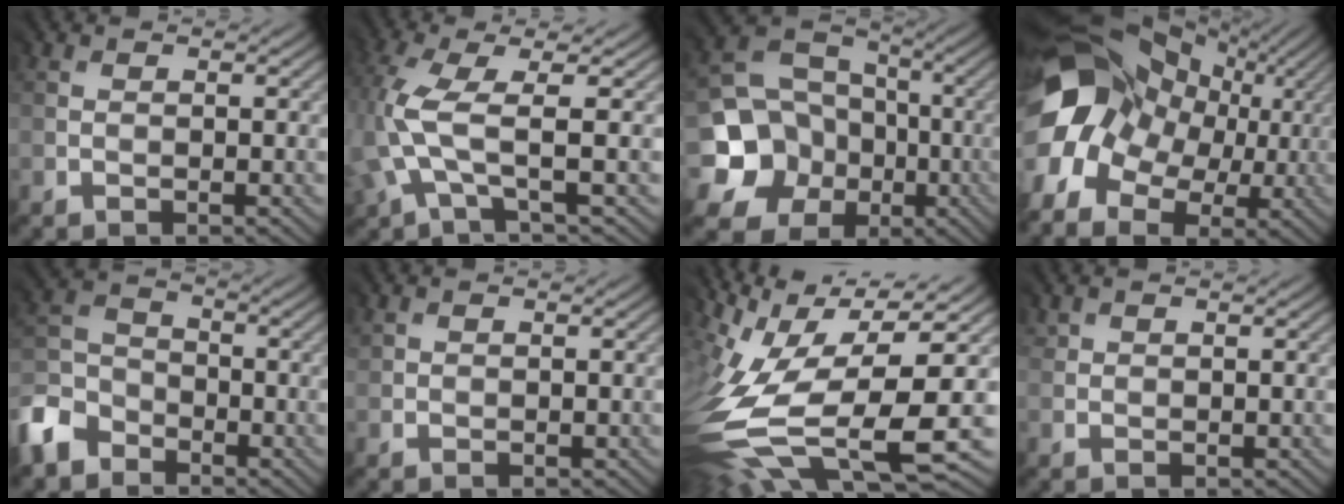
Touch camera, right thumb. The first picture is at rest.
{"total": 5.6, "force": [0.3, 1.1, 5.5], "torque": [-0.156, 0.009, -0.006]}
{"total": 14.0, "force": [-4.0, 12.8, 3.9], "torque": [-0.139, -0.032, -0.077]}
{"total": 13.8, "force": [-0.3, 11.1, 8.2], "torque": [-0.190, -0.012, 0.016]}
{"total": 6.9, "force": [-5.4, 4.3, 0.9], "torque": [-0.059, -0.015, -0.127]}
{"total": 1.3, "force": [1.0, 0.8, 0.4], "torque": [-0.007, 0.001, 0.015]}
{"total": 15.1, "force": [-2.1, 7.4, 13.0], "torque": [-0.283, -0.031, -0.025]}
{"total": 2.0, "force": [1.8, 1.0, -0.1], "torque": [-0.002, 0.000, 0.031]}